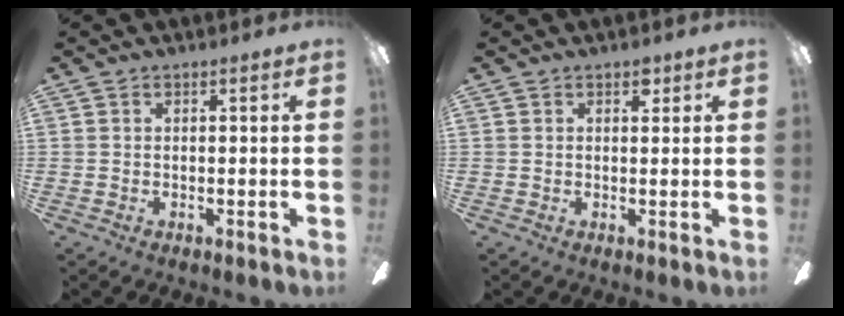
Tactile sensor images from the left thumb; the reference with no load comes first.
{"total": 2.0, "force": [1.3, 1.2, 0.9], "torque": [0.005, -0.007, 0.019]}